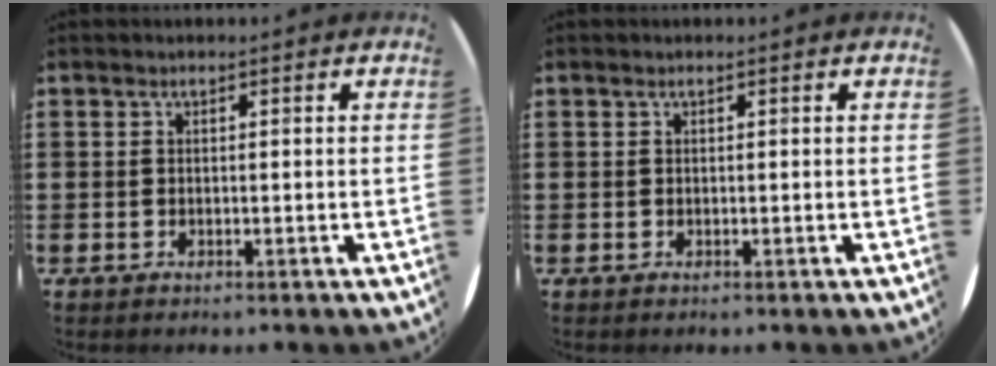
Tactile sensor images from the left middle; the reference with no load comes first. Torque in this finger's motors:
{"motor_torque": [0.53, -0.51, -0.02, 0.04]}